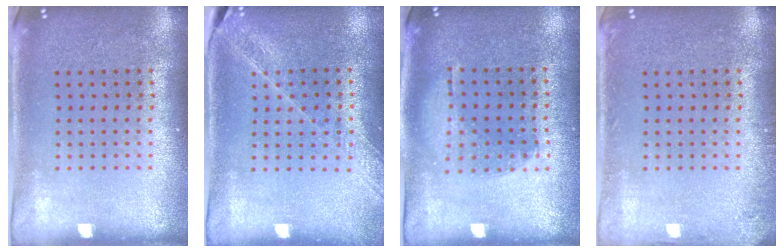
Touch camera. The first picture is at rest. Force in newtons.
{"total": 1.6, "press": 1.6, "slide": 0.2}
{"total": 1.1, "press": 0.9, "slide": 0.5}
{"total": 1.1, "press": 1.1, "slide": 0.1}